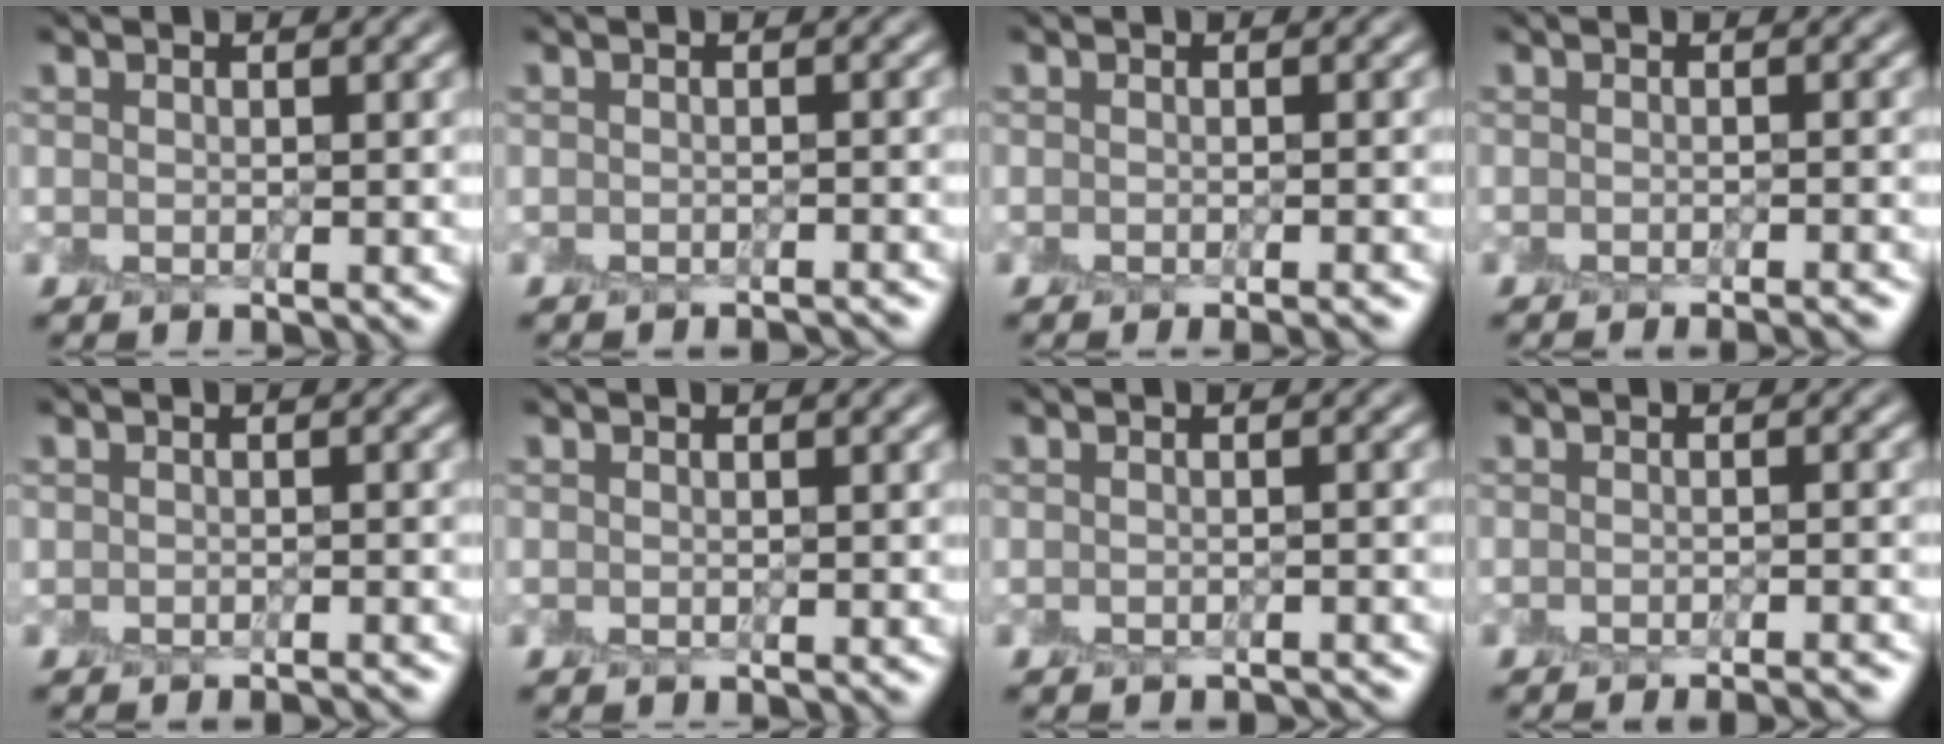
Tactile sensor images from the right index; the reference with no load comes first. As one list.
[{"total": 1.7, "force": [-1.7, -0.1, 0.1], "torque": [0.003, -0.008, -0.022]}, {"total": 1.6, "force": [-1.4, 0.0, 0.8], "torque": [-0.005, -0.009, -0.018]}, {"total": 2.2, "force": [-2.0, 0.0, 0.8], "torque": [-0.003, -0.012, -0.025]}, {"total": 1.5, "force": [-1.5, 0.2, 0.1], "torque": [0.006, -0.013, -0.021]}, {"total": 0.0}, {"total": 1.9, "force": [-1.9, 0.0, -0.1], "torque": [0.006, -0.011, -0.026]}, {"total": 3.2, "force": [-2.9, 0.3, 1.4], "torque": [-0.009, -0.009, -0.032]}]